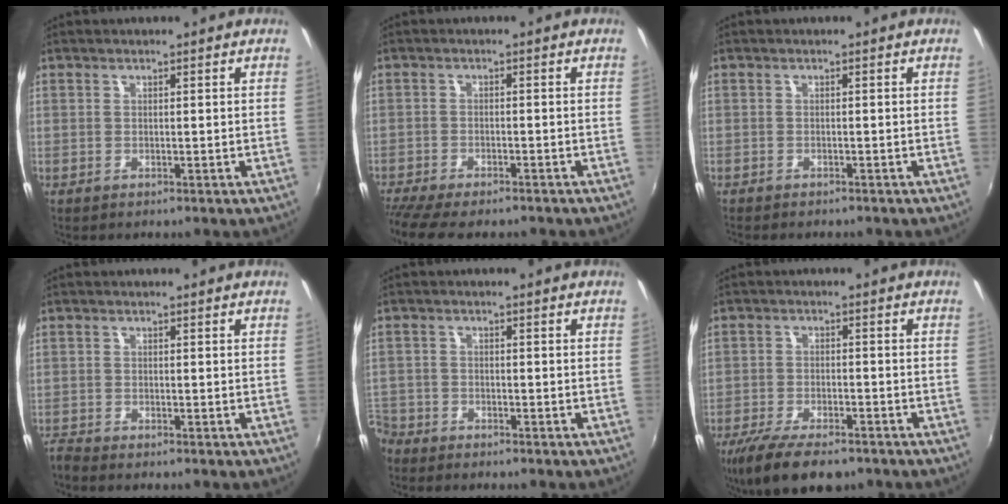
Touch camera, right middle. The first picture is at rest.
{"total": 9.0, "force": [-7.8, 1.7, 4.2], "torque": [-0.104, -0.038, -0.131]}
{"total": 2.2, "force": [-2.0, 0.5, 0.7], "torque": [-0.022, -0.013, -0.032]}
{"total": 2.0, "force": [-2.0, 0.0, 0.2], "torque": [-0.012, -0.012, -0.044]}
{"total": 6.3, "force": [-4.7, 4.1, 1.2], "torque": [-0.060, -0.004, -0.093]}
{"total": 11.8, "force": [-8.8, 4.1, 6.8], "torque": [-0.157, -0.031, -0.151]}